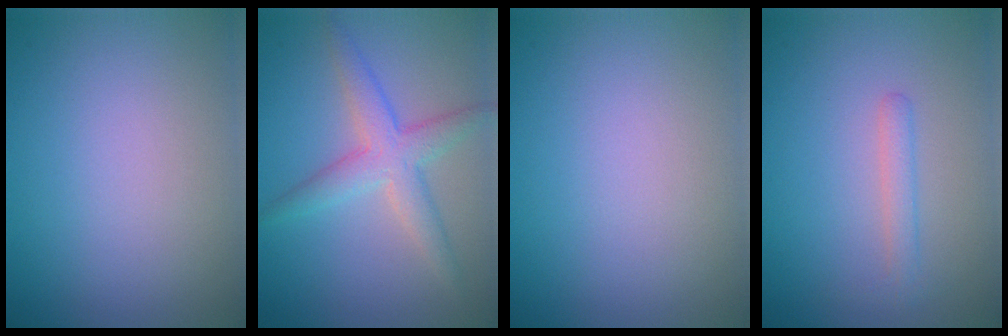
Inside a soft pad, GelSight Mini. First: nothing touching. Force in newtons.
{"total": 3.7, "press": 3.7, "slide": 0.1}
{"total": 0.0}
{"total": 1.4, "press": 1.4, "slide": 0.0}